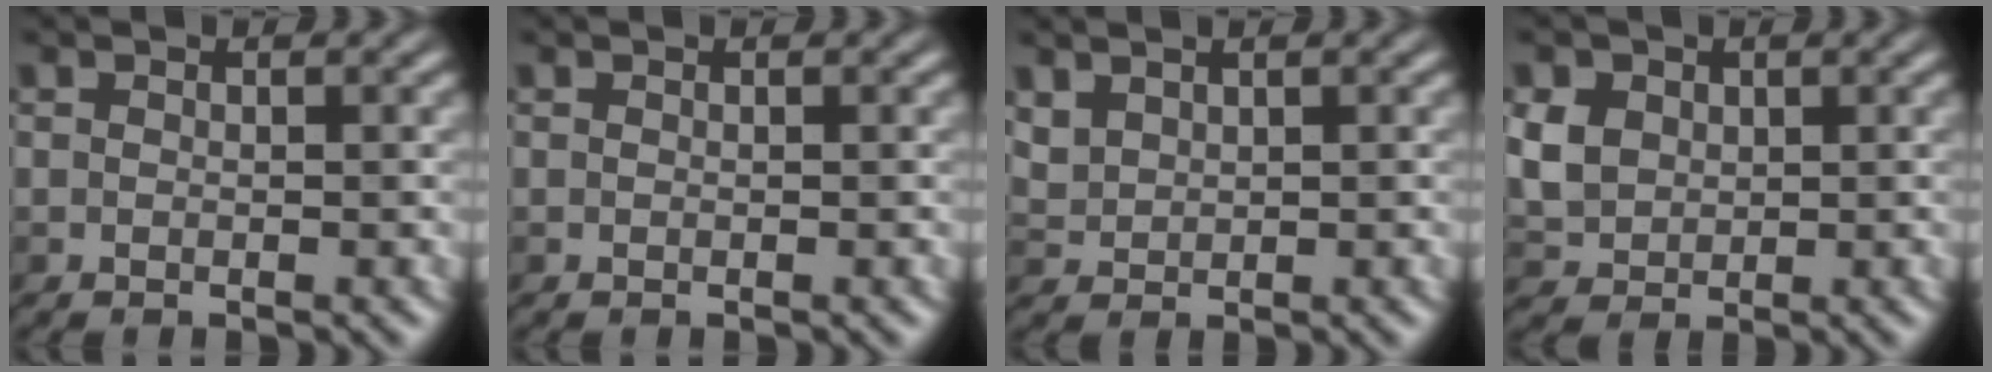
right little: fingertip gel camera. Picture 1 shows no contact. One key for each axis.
{"total": 0.0}
{"total": 2.2, "fx": 1.2, "fy": 1.5, "fz": 1.0, "tx": -0.034, "ty": -0.001, "tz": 0.027}
{"total": 3.7, "fx": 0.6, "fy": 3.2, "fz": 1.8, "tx": -0.064, "ty": 0.004, "tz": 0.010}